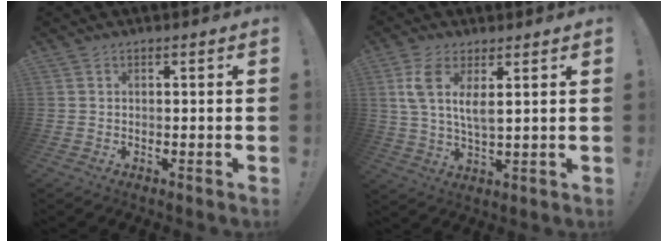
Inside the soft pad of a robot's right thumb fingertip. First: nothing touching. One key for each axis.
{"total": 8.4, "fx": 3.9, "fy": 2.8, "fz": 6.9, "tx": -0.135, "ty": -0.020, "tz": 0.070}